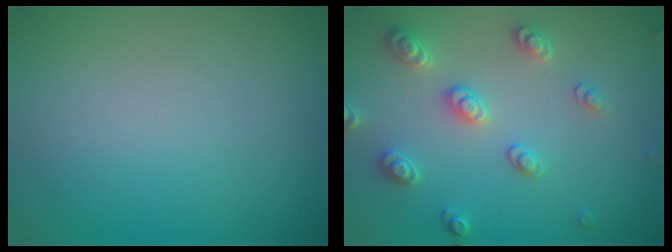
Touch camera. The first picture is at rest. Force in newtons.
{"total": 3.5, "press": 3.2, "slide": 1.3}